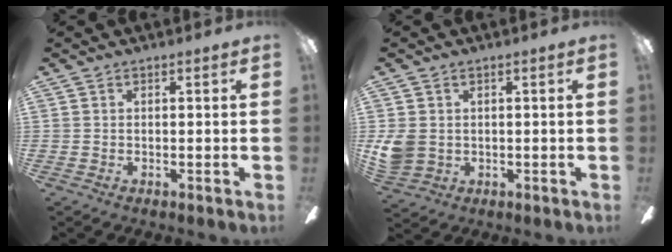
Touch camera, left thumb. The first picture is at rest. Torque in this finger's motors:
{"motor_torque": [-0.05, 0.37, 0.14, -0.23, 0.03]}